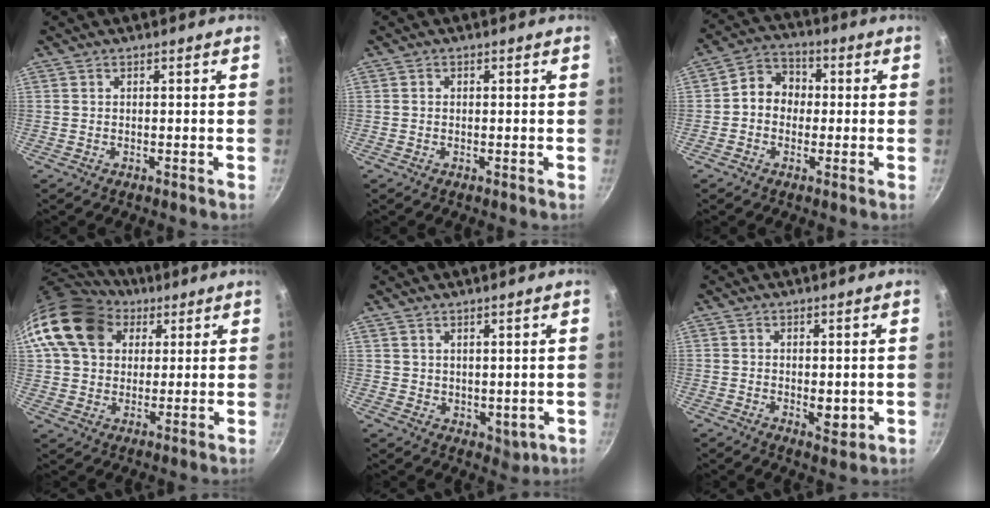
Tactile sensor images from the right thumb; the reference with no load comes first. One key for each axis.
{"total": 0.7, "fx": 0.0, "fy": 0.6, "fz": 0.3, "tx": -0.004, "ty": 0.004, "tz": 0.001}
{"total": 7.6, "fx": 0.0, "fy": 6.5, "fz": 3.9, "tx": -0.031, "ty": 0.020, "tz": -0.018}
{"total": 17.1, "fx": 6.8, "fy": 13.0, "fz": 8.8, "tx": -0.146, "ty": 0.008, "tz": 0.115}
{"total": 4.3, "fx": 2.7, "fy": 2.6, "fz": 2.1, "tx": -0.016, "ty": -0.017, "tz": 0.057}
{"total": 3.5, "fx": 0.0, "fy": 2.0, "fz": 2.9, "tx": -0.042, "ty": -0.014, "tz": 0.001}